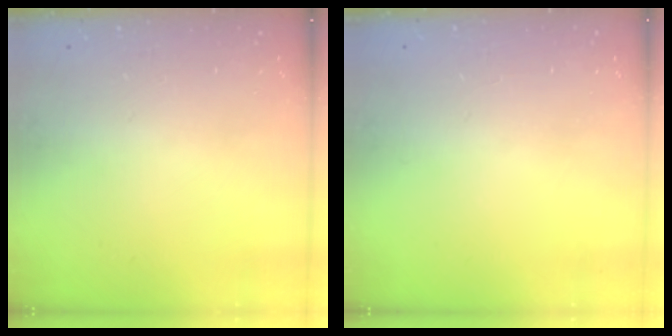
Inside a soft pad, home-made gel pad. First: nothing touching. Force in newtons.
{"total": 0.0}